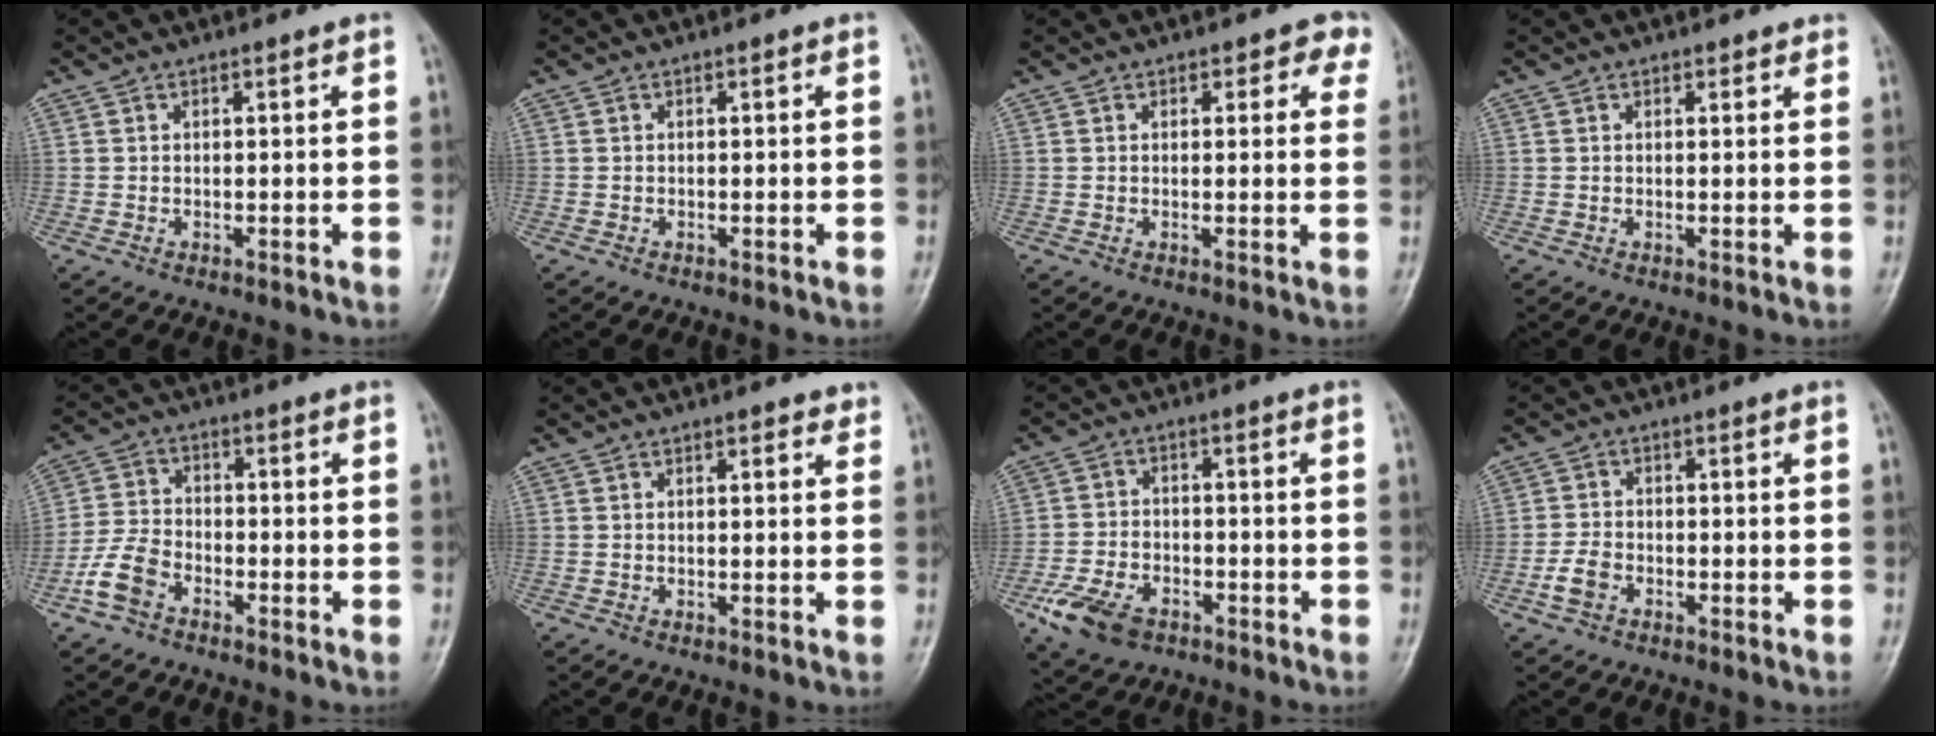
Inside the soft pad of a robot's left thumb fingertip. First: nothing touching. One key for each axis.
{"total": 0.0}
{"total": 4.0, "fx": 2.4, "fy": 2.5, "fz": 2.0, "tx": 0.018, "ty": -0.006, "tz": 0.016}
{"total": 1.1, "fx": 0.8, "fy": 0.6, "fz": 0.3, "tx": 0.005, "ty": -0.006, "tz": 0.006}
{"total": 6.5, "fx": -3.8, "fy": 4.0, "fz": 3.4, "tx": -0.072, "ty": 0.020, "tz": -0.081}
{"total": 1.7, "fx": 1.1, "fy": 0.8, "fz": 1.0, "tx": -0.004, "ty": -0.003, "tz": 0.010}
{"total": 9.2, "fx": -5.0, "fy": 5.9, "fz": 5.0, "tx": -0.093, "ty": 0.015, "tz": -0.088}
{"total": 3.7, "fx": -1.9, "fy": 2.5, "fz": 1.9, "tx": -0.041, "ty": 0.009, "tz": -0.039}